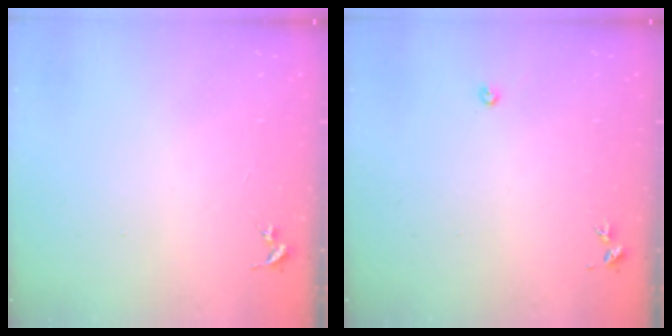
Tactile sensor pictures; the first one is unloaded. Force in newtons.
{"total": 2.2, "press": 2.2, "slide": 0.3}